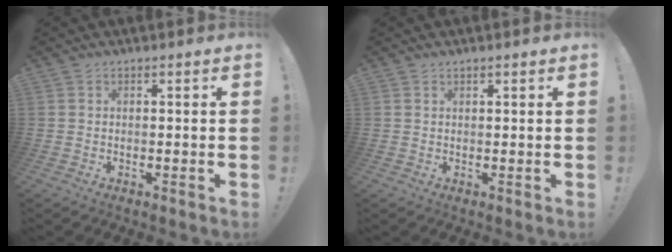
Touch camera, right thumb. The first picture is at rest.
{"total": 0.7, "force": [0.6, 0.1, 0.4], "torque": [-0.001, -0.003, 0.010]}